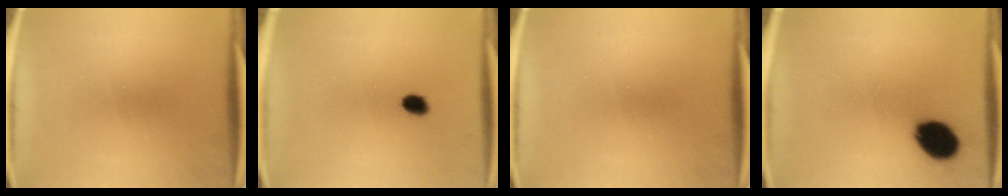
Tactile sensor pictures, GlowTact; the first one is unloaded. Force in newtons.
{"total": 2.6}
{"total": 0.0}
{"total": 10.9}